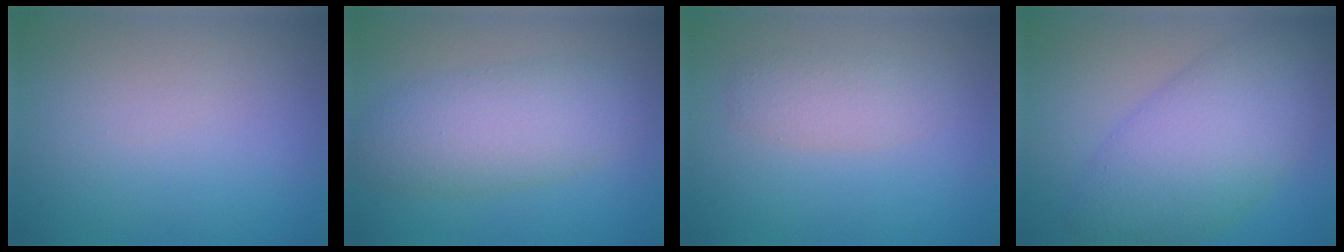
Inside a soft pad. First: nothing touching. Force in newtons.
{"total": 5.9, "press": 5.9, "slide": 0.2}
{"total": 2.3, "press": 2.3, "slide": 0.1}
{"total": 9.1, "press": 9.1, "slide": 0.2}